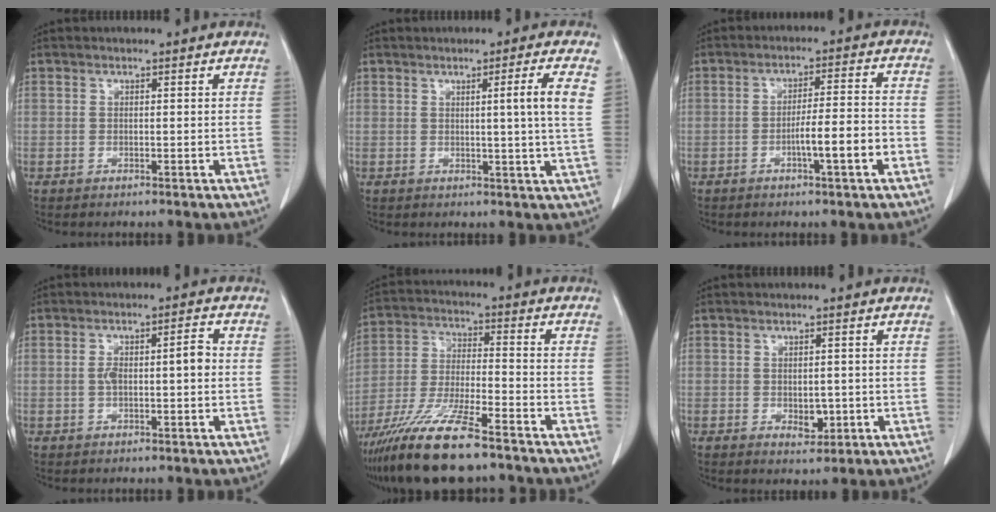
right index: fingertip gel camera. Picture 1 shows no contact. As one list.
[{"total": 5.4, "force": [1.7, -1.4, 4.9], "torque": [-0.070, -0.012, 0.022]}, {"total": 7.1, "force": [-2.6, 0.0, 6.6], "torque": [-0.103, 0.006, -0.041]}, {"total": 5.4, "force": [0.2, 1.4, 5.3], "torque": [-0.090, 0.017, 0.003]}, {"total": 13.4, "force": [-9.8, 1.2, 9.0], "torque": [-0.177, -0.027, -0.180]}, {"total": 2.9, "force": [-0.5, 1.7, 2.3], "torque": [-0.028, -0.001, 0.000]}]